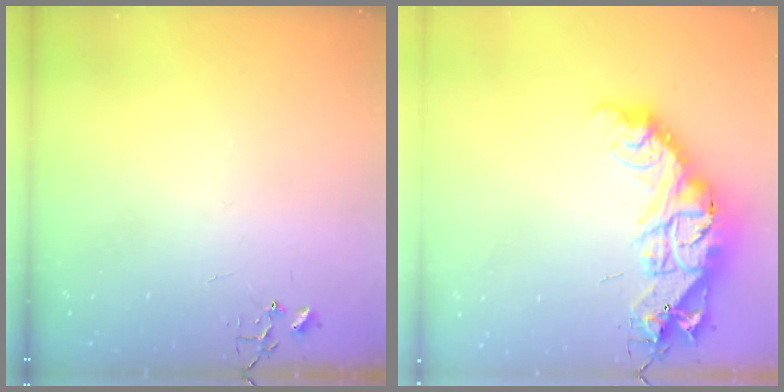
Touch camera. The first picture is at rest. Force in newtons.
{"total": 21.4, "press": 21.3, "slide": 2.0}